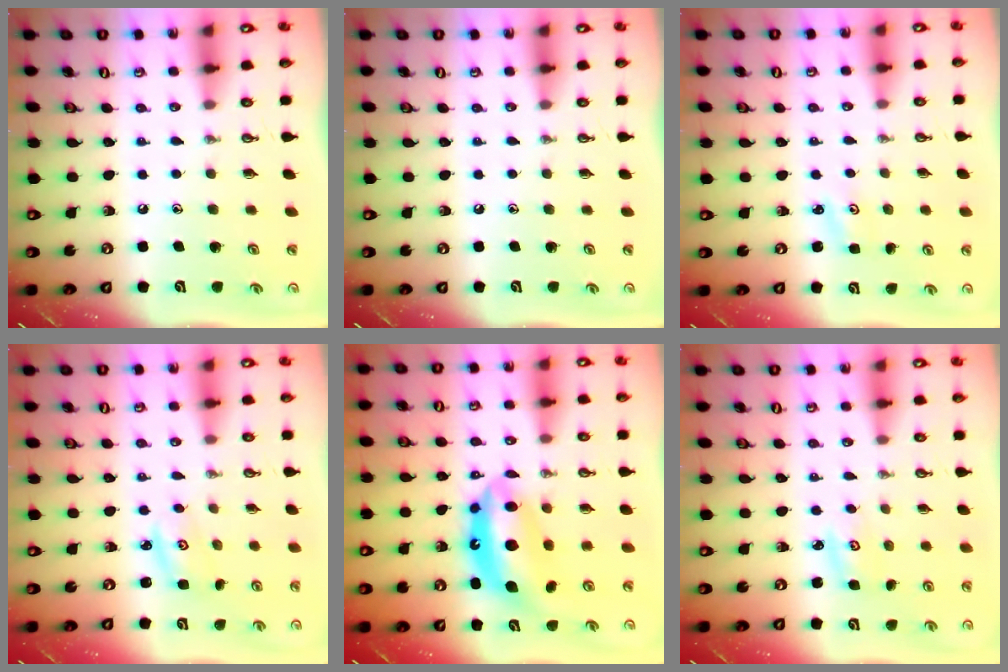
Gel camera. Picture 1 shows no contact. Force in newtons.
{"total": 0.0}
{"total": 2.0, "press": 2.0, "slide": 0.3}
{"total": 2.7, "press": 2.7, "slide": 0.2}
{"total": 12.9, "press": 12.9, "slide": 0.8}
{"total": 2.6, "press": 2.6, "slide": 0.3}